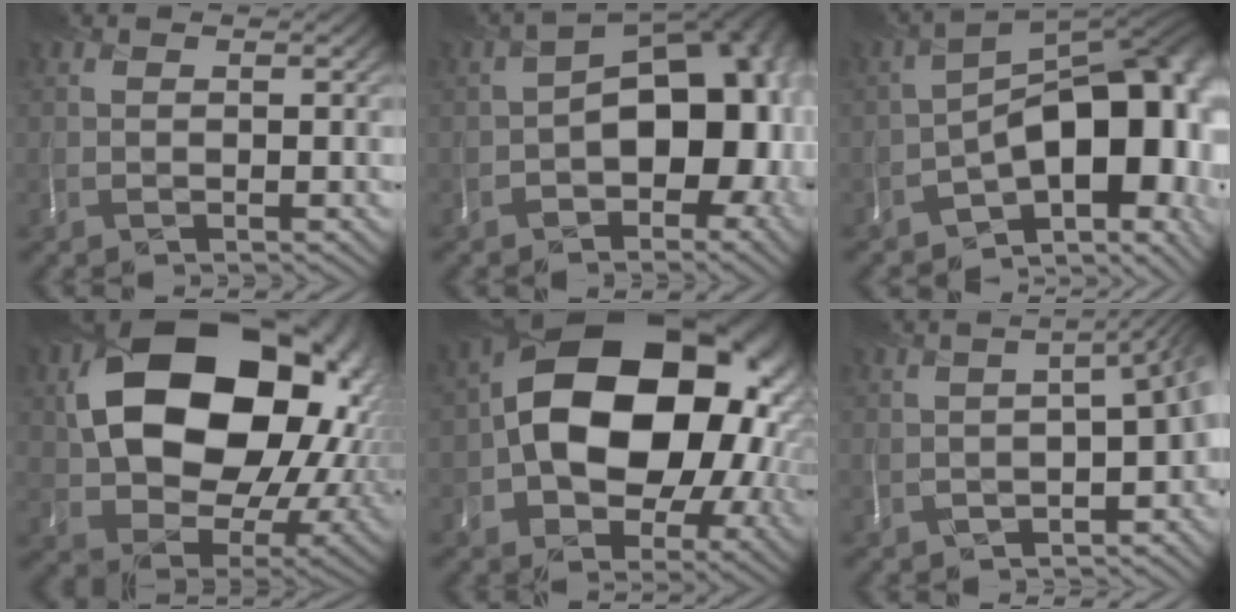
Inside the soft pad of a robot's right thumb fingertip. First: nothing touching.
{"total": 12.5, "force": [-2.1, 7.7, 9.6], "torque": [-0.124, -0.017, -0.024]}
{"total": 16.4, "force": [-4.9, 9.1, 12.8], "torque": [-0.148, -0.020, -0.059]}
{"total": 18.5, "force": [3.7, 13.8, 11.7], "torque": [-0.230, -0.040, 0.113]}
{"total": 18.4, "force": [0.2, 12.7, 13.2], "torque": [-0.204, -0.019, 0.013]}
{"total": 6.3, "force": [-2.2, 2.3, 5.4], "torque": [-0.063, -0.014, -0.027]}